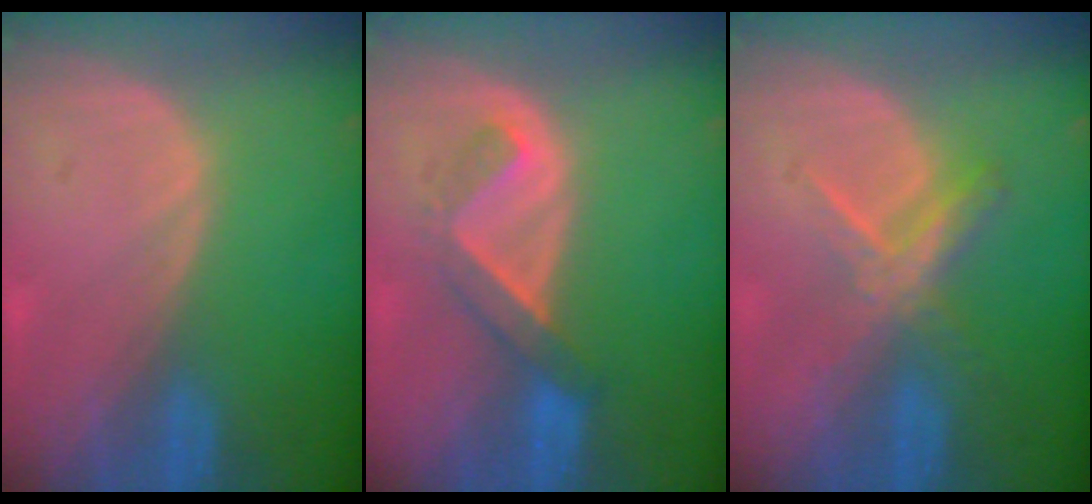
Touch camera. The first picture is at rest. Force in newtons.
{"total": 5.2, "press": 4.6, "slide": 2.4}
{"total": 5.5, "press": 5.1, "slide": 2.1}